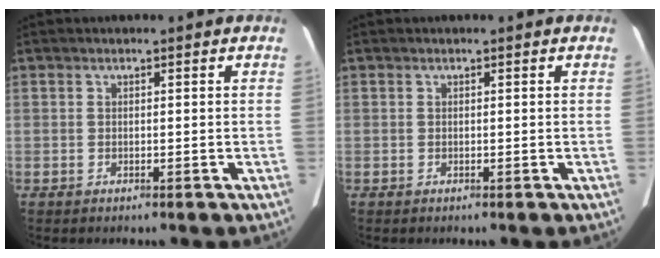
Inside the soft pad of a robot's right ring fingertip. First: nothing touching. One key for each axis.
{"total": 0.0}